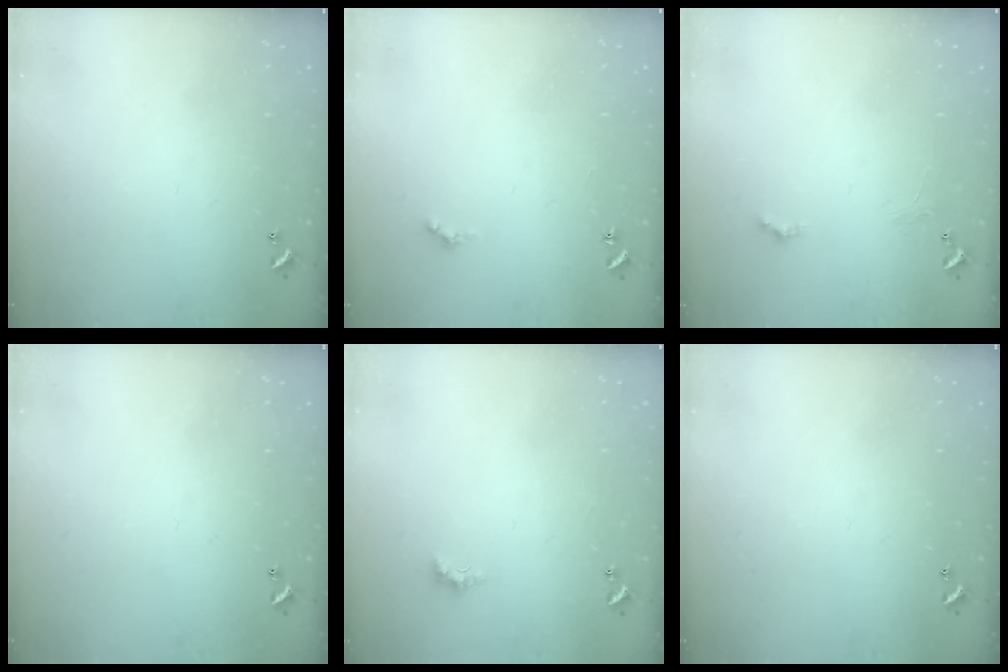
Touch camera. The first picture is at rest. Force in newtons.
{"total": 1.4, "press": 1.3, "slide": 0.4}
{"total": 0.0}
{"total": 0.0}
{"total": 1.6, "press": 1.5, "slide": 0.5}
{"total": 0.0}